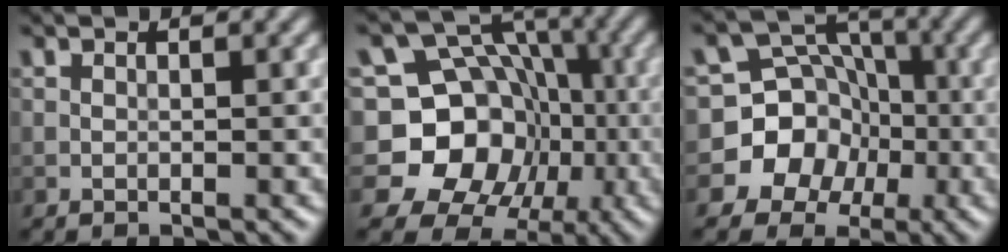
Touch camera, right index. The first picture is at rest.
{"total": 13.7, "force": [-2.0, 12.5, 5.1], "torque": [-0.098, 0.017, -0.058]}
{"total": 7.2, "force": [-2.2, 6.8, 1.4], "torque": [0.003, 0.014, -0.066]}